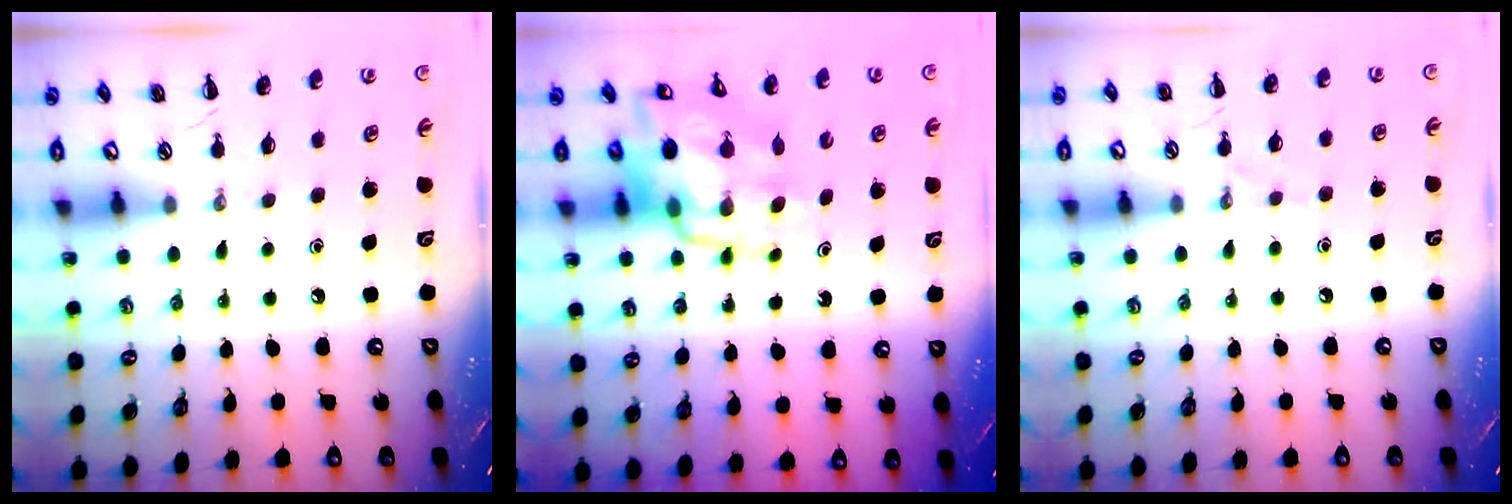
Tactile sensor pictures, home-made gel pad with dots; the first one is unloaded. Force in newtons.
{"total": 14.4, "press": 13.8, "slide": 3.9}
{"total": 4.9, "press": 4.7, "slide": 1.2}